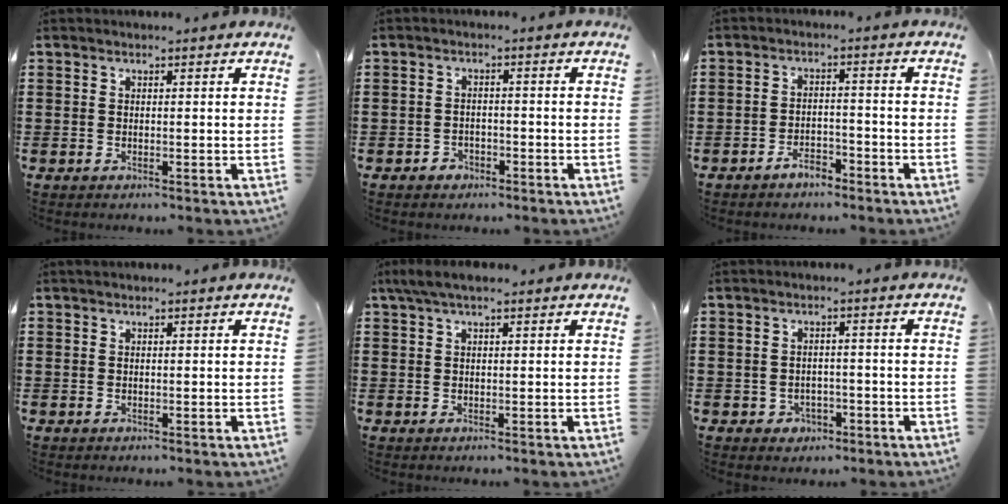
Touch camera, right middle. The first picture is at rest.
{"total": 1.7, "force": [-1.4, 0.9, 0.2], "torque": [-0.008, 0.003, -0.031]}
{"total": 3.2, "force": [-2.9, 1.0, 1.1], "torque": [-0.021, 0.008, -0.057]}
{"total": 0.0}
{"total": 2.5, "force": [1.7, 0.5, 1.7], "torque": [-0.037, 0.005, 0.030]}
{"total": 1.8, "force": [-1.2, 1.4, 0.3], "torque": [-0.013, 0.000, -0.028]}